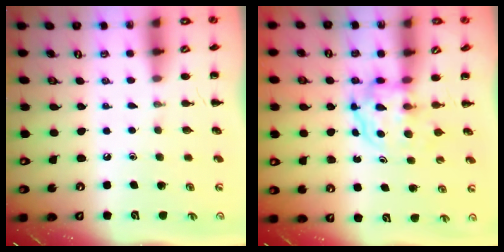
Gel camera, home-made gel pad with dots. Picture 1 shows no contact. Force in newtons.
{"total": 3.9, "press": 3.9, "slide": 0.2}